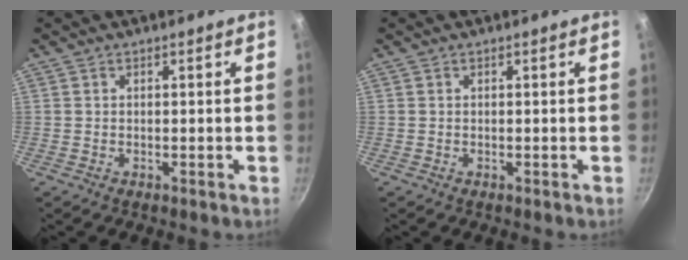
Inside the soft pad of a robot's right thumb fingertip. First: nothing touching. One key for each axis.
{"total": 0.0}